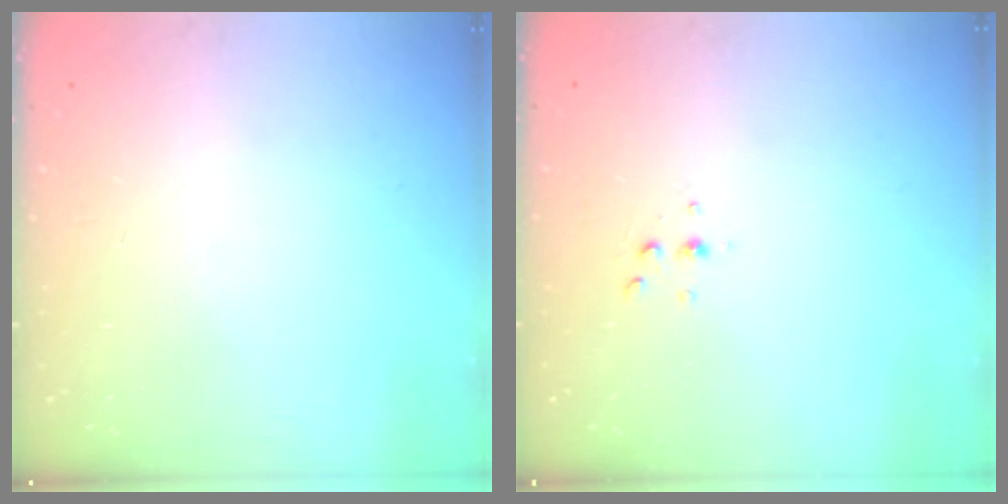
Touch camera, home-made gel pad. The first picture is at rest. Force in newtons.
{"total": 3.1, "press": 3.1, "slide": 0.5}